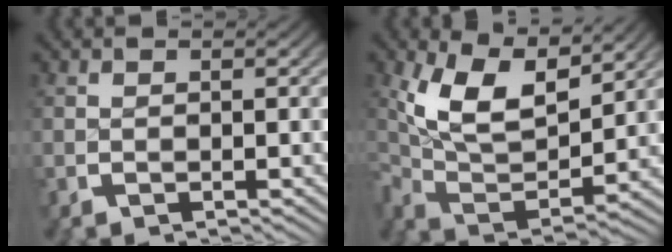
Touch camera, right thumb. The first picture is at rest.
{"total": 8.4, "force": [2.7, 4.7, 6.3], "torque": [-0.141, -0.019, 0.051]}